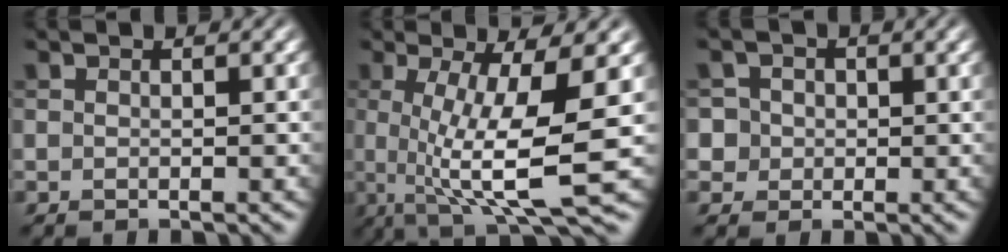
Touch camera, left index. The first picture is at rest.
{"total": 9.9, "force": [-0.5, 2.3, 9.6], "torque": [-0.150, -0.007, -0.009]}
{"total": 4.1, "force": [0.9, 3.9, 1.1], "torque": [-0.010, 0.022, 0.005]}